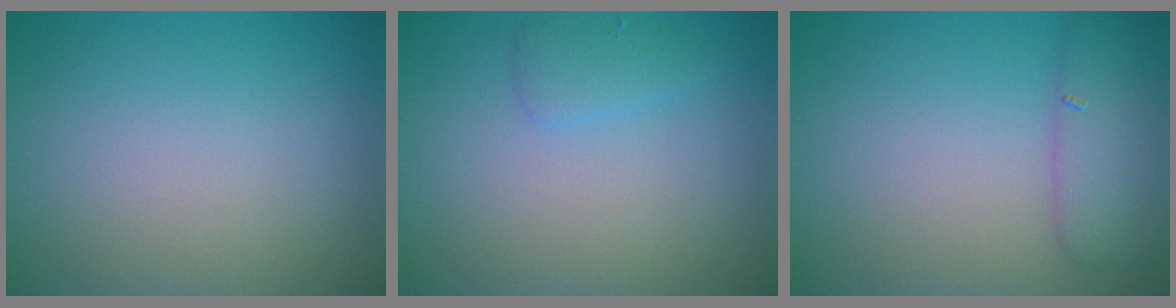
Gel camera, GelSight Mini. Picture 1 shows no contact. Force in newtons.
{"total": 1.4, "press": 1.4, "slide": 0.1}
{"total": 3.2, "press": 3.2, "slide": 0.1}